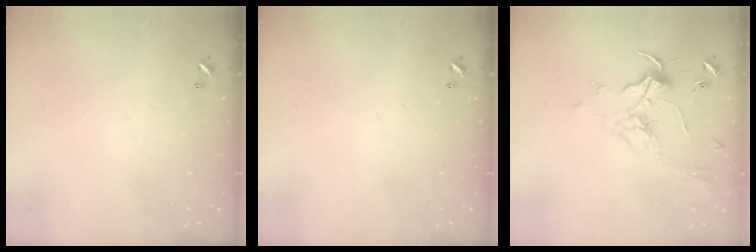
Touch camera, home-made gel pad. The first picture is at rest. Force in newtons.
{"total": 0.0}
{"total": 1.8, "press": 1.7, "slide": 0.7}